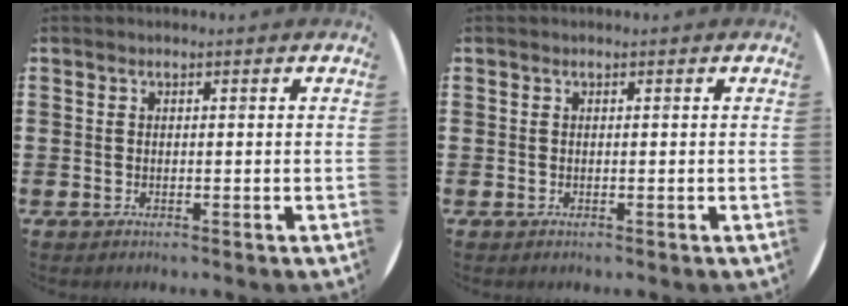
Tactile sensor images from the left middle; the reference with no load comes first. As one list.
[{"total": 0.0}]